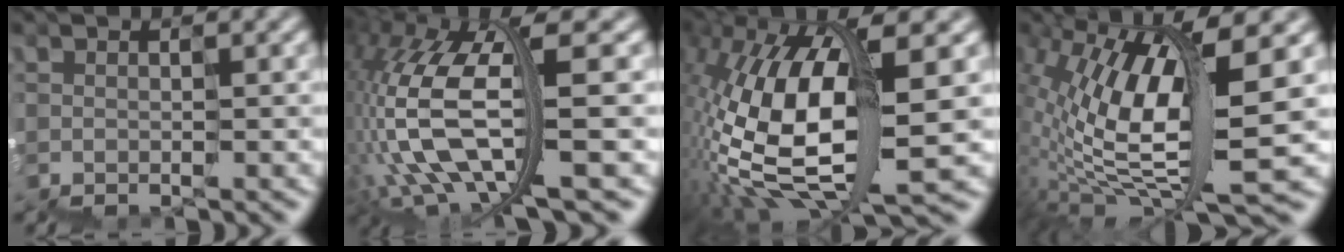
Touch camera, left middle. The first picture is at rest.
{"total": 10.7, "force": [-0.9, 4.2, 9.8], "torque": [-0.233, 0.001, -0.019]}
{"total": 12.8, "force": [0.0, 5.4, 11.7], "torque": [-0.250, 0.014, 0.002]}
{"total": 11.1, "force": [2.8, 3.4, 10.2], "torque": [-0.207, 0.002, 0.056]}